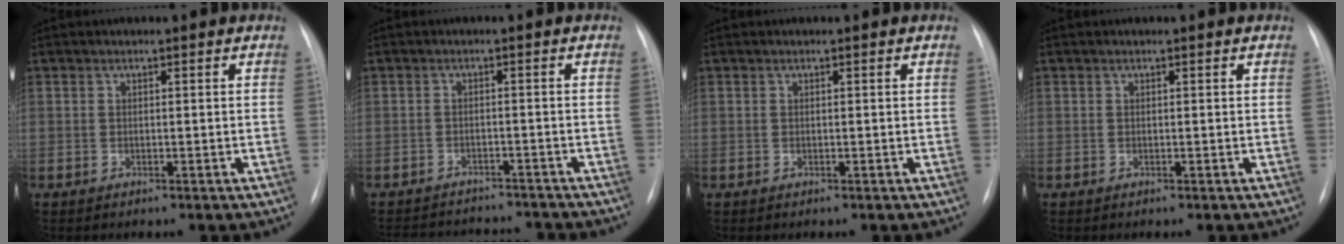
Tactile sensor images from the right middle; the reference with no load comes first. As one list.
[{"total": 12.8, "force": [-12.0, 3.3, 3.1], "torque": [-0.063, 0.011, -0.152]}, {"total": 0.0}, {"total": 0.0}]